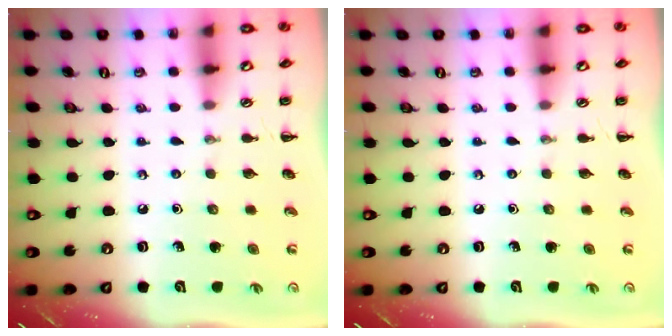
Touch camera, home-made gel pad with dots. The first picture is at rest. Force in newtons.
{"total": 0.0}